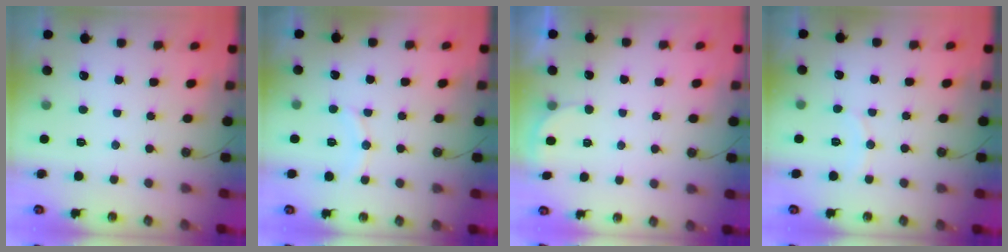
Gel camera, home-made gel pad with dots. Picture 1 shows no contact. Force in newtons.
{"total": 6.8, "press": 6.7, "slide": 1.6}
{"total": 2.1, "press": 2.1, "slide": 0.6}
{"total": 5.1, "press": 5.0, "slide": 0.6}